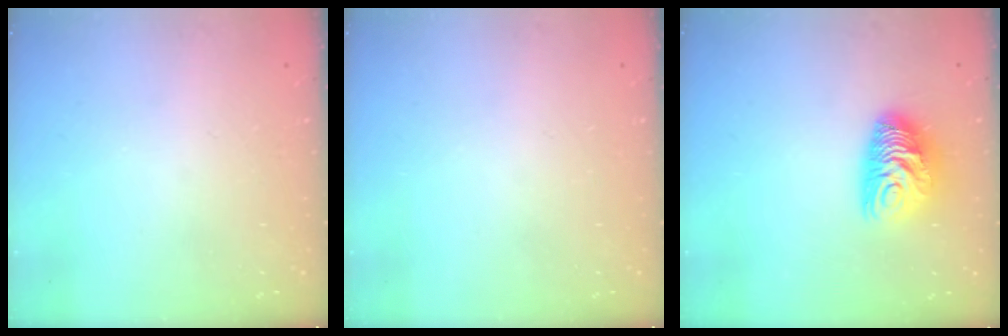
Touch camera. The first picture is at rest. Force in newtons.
{"total": 0.0}
{"total": 9.9, "press": 9.9, "slide": 0.2}